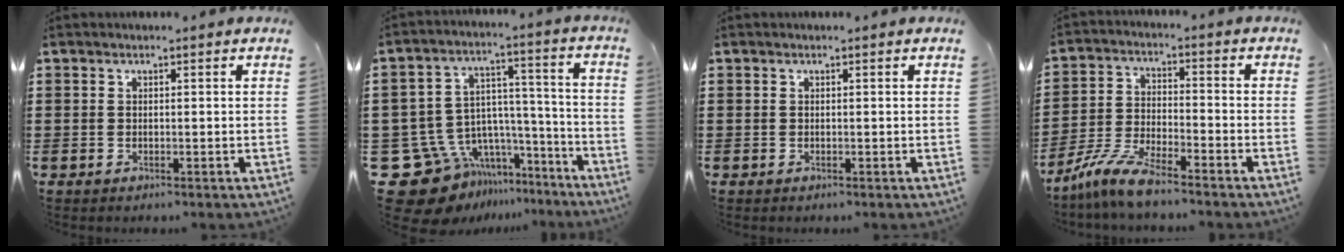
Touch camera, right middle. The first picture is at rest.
{"total": 12.1, "force": [-8.7, 7.8, 3.2], "torque": [-0.098, 0.017, -0.160]}
{"total": 0.0}
{"total": 7.3, "force": [-6.4, 0.6, 3.6], "torque": [-0.095, -0.008, -0.129]}